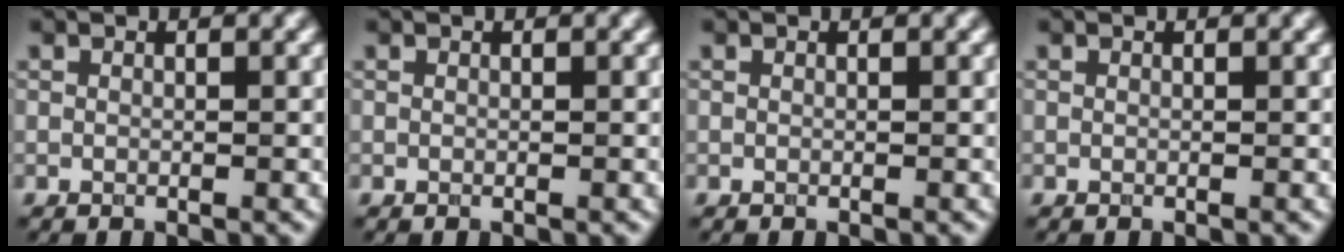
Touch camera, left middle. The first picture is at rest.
{"total": 0.0}
{"total": 0.0}
{"total": 0.0}